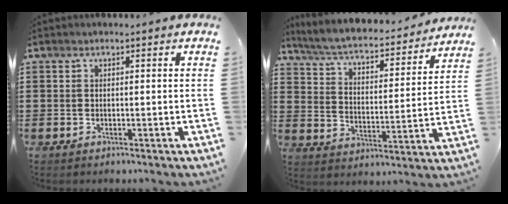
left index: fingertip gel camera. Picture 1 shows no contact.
{"total": 4.7, "force": [4.3, 0.4, 1.7], "torque": [-0.055, -0.035, 0.066]}